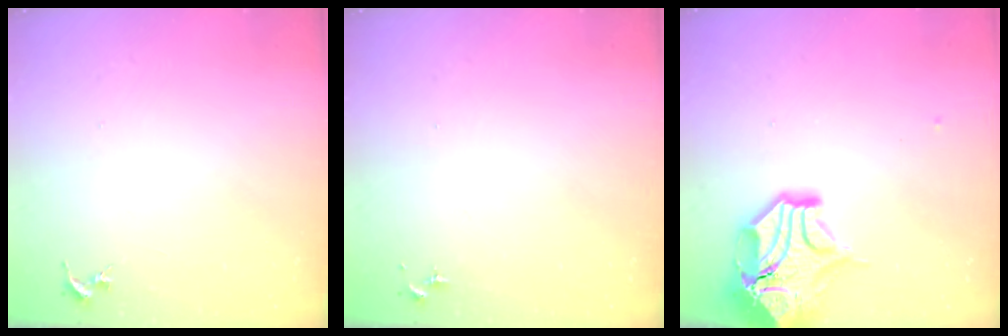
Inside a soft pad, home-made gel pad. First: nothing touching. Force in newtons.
{"total": 0.0}
{"total": 16.7, "press": 16.5, "slide": 2.5}